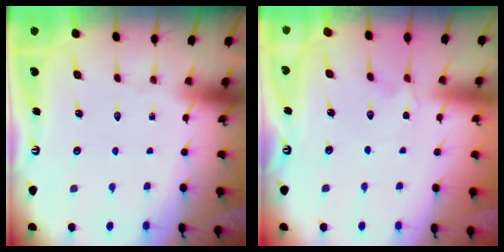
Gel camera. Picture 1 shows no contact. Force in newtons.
{"total": 1.3, "press": 1.3, "slide": 0.4}